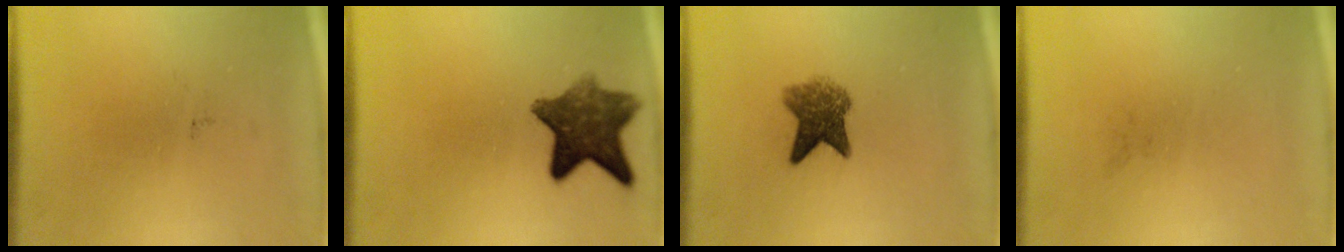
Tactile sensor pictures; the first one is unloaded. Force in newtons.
{"total": 9.2}
{"total": 5.5}
{"total": 0.0}